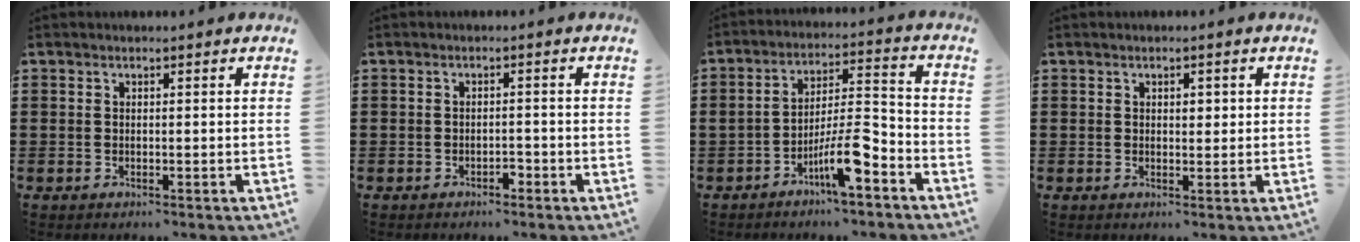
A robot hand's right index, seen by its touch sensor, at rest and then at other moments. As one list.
[{"total": 1.4, "force": [-1.1, 0.5, 0.5], "torque": [-0.015, -0.002, -0.024]}, {"total": 9.1, "force": [-5.3, 2.0, 7.1], "torque": [-0.131, 0.006, -0.097]}, {"total": 1.5, "force": [0.5, 0.9, 1.1], "torque": [-0.014, 0.005, 0.006]}]